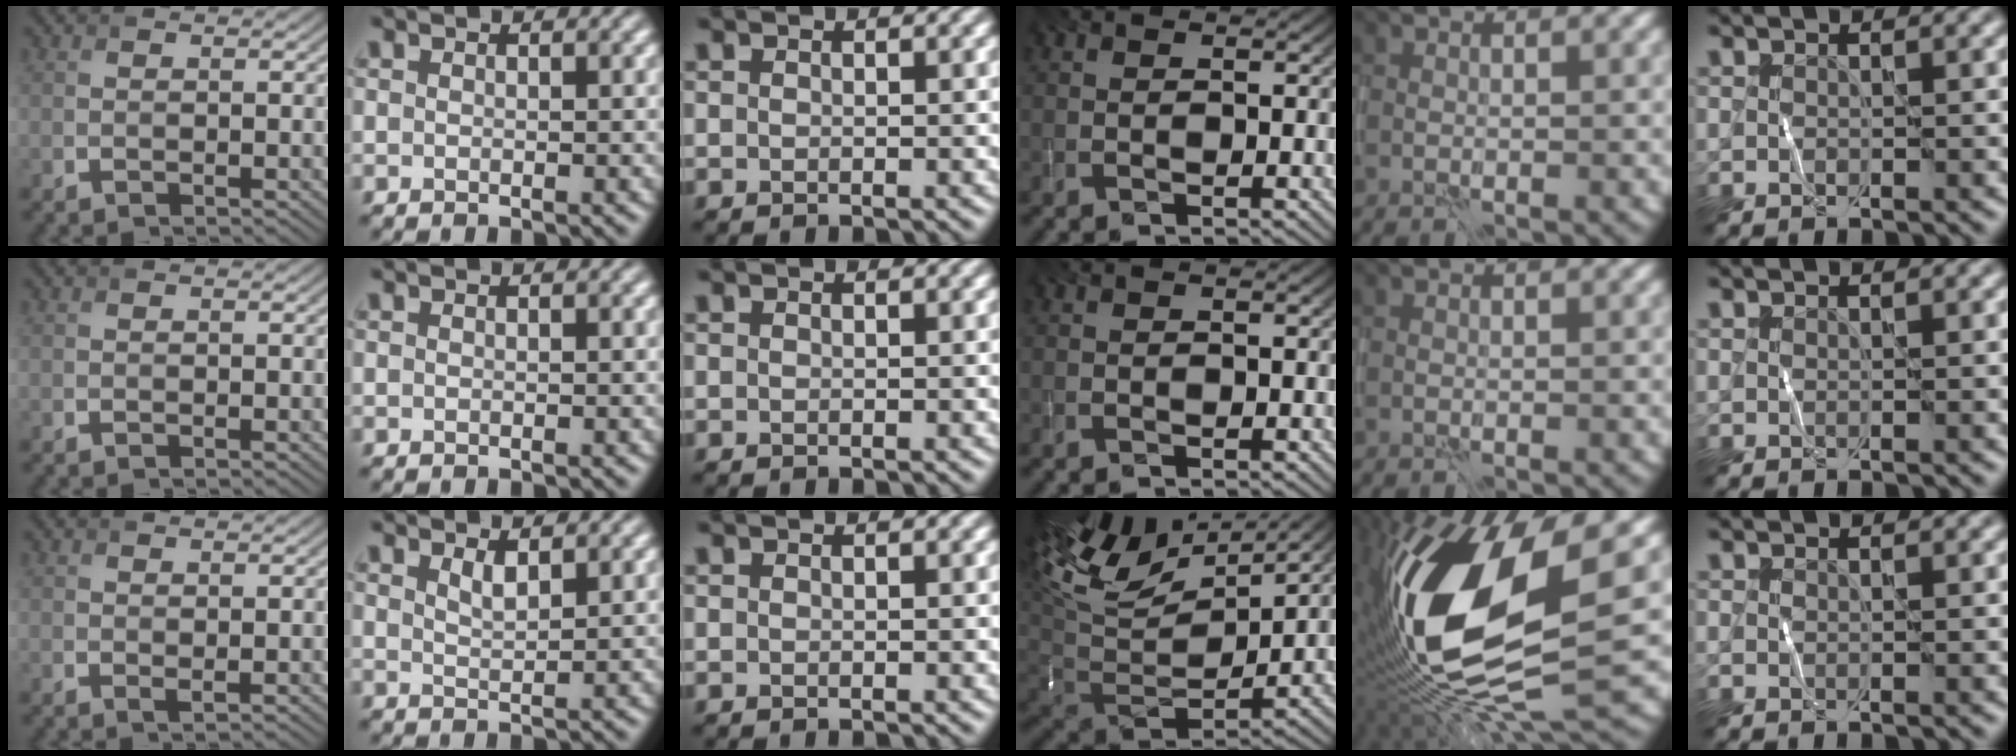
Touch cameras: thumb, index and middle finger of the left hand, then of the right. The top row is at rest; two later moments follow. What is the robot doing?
{"motion": "wipe", "object": "whiteboard"}